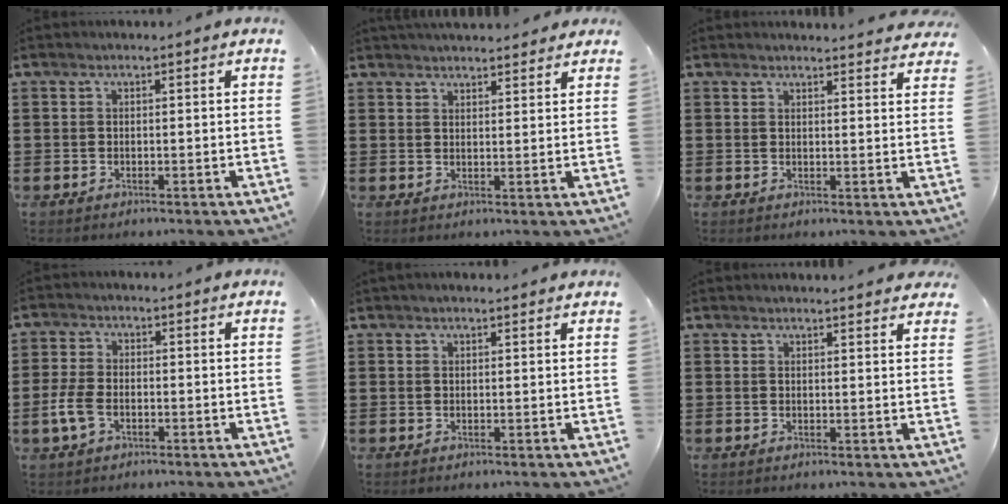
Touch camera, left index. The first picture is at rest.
{"total": 2.6, "force": [2.6, 0.4, 0.2], "torque": [-0.009, -0.004, 0.050]}
{"total": 2.4, "force": [2.4, 0.1, 0.3], "torque": [-0.003, -0.009, 0.044]}
{"total": 4.2, "force": [-1.4, 2.3, 3.2], "torque": [-0.082, -0.004, -0.032]}
{"total": 1.0, "force": [0.9, 0.1, 0.4], "torque": [-0.009, 0.001, 0.017]}
{"total": 1.8, "force": [1.8, 0.1, 0.4], "torque": [-0.004, -0.004, 0.033]}